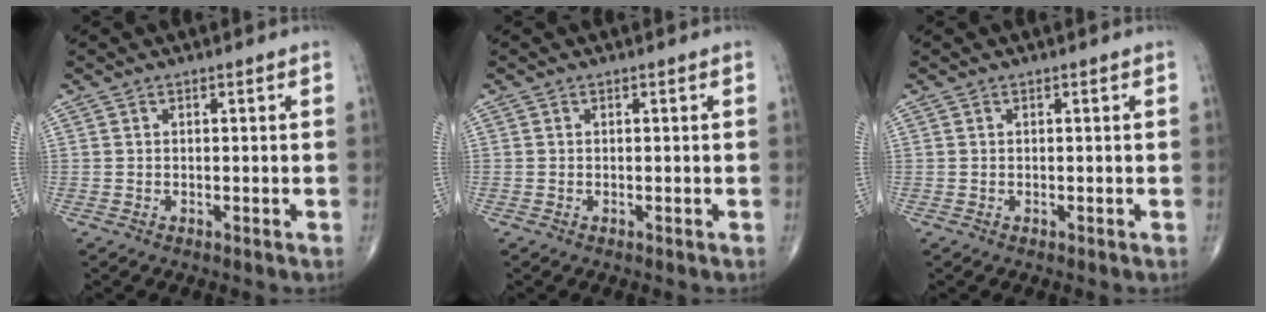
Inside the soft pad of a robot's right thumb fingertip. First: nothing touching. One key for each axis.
{"total": 0.0}
{"total": 0.0}